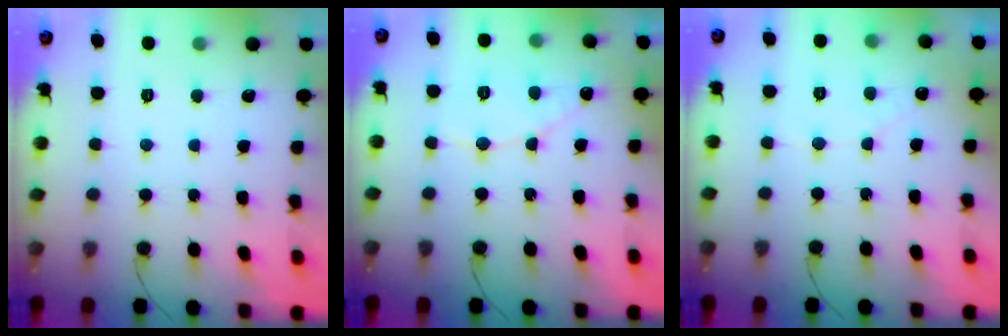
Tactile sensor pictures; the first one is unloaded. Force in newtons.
{"total": 5.8, "press": 5.8, "slide": 0.5}
{"total": 3.0, "press": 3.0, "slide": 0.1}